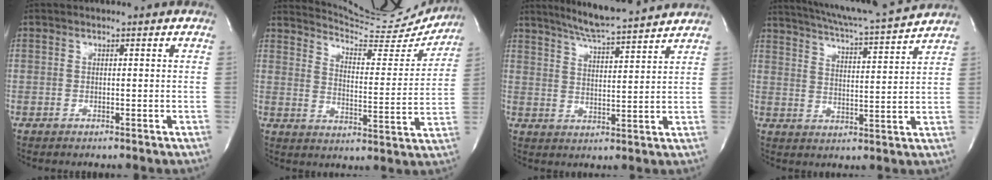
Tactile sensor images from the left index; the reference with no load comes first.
{"total": 16.1, "force": [15.7, 1.6, 2.9], "torque": [-0.046, -0.059, 0.205]}
{"total": 11.8, "force": [10.8, 0.1, 4.9], "torque": [-0.087, 0.010, 0.161]}
{"total": 15.6, "force": [14.4, -0.2, 6.0], "torque": [-0.114, -0.013, 0.206]}